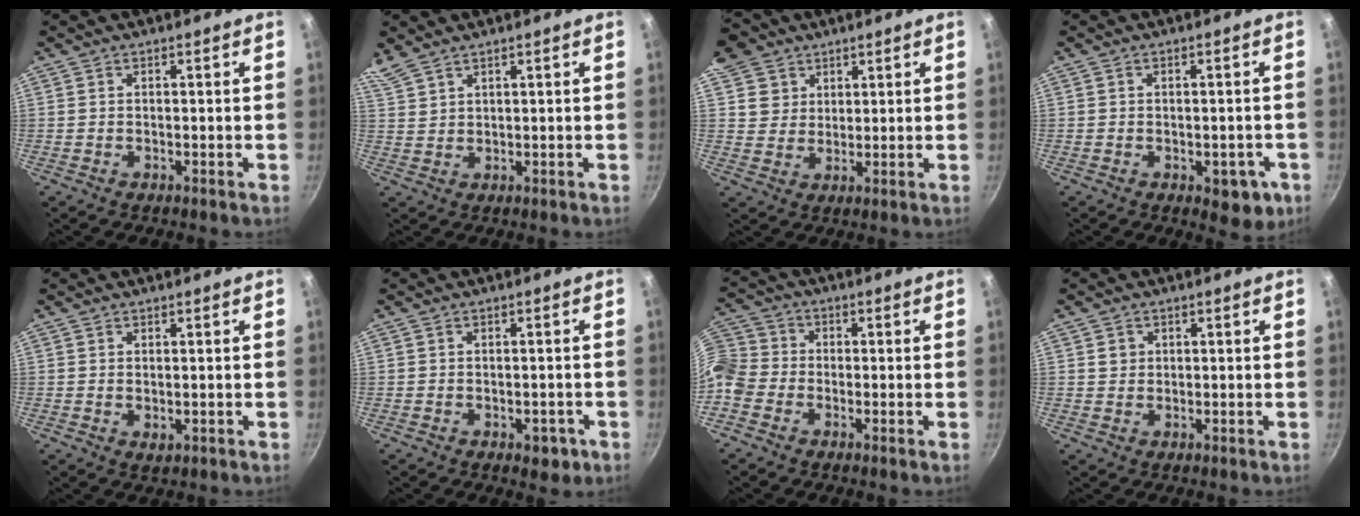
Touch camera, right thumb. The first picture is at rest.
{"total": 4.9, "force": [4.3, 1.6, 1.8], "torque": [-0.037, -0.004, 0.093]}
{"total": 8.5, "force": [4.5, 7.0, 1.8], "torque": [0.002, 0.003, 0.082]}
{"total": 6.4, "force": [-2.3, 3.7, 4.7], "torque": [-0.026, 0.012, -0.022]}
{"total": 1.5, "force": [0.3, 0.9, 1.2], "torque": [-0.018, -0.005, 0.005]}
{"total": 4.0, "force": [-1.7, 2.4, 2.7], "torque": [-0.016, 0.014, -0.013]}
{"total": 10.0, "force": [-2.9, 8.3, 4.7], "torque": [-0.097, 0.038, -0.078]}
{"total": 2.0, "force": [0.5, 1.9, 0.5], "torque": [0.000, 0.004, 0.008]}